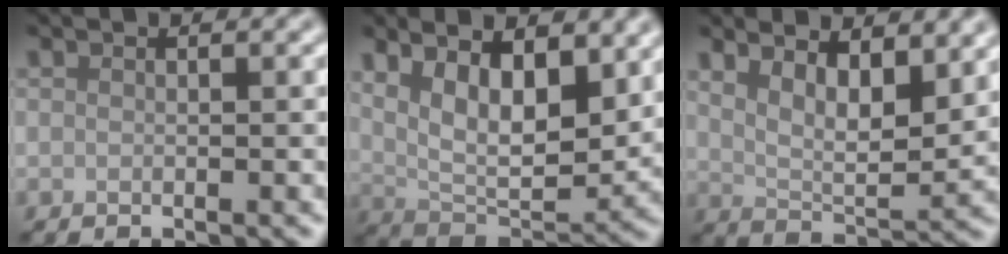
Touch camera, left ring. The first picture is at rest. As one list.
[{"total": 9.6, "force": [3.9, 4.3, 7.6], "torque": [-0.128, -0.003, 0.065]}, {"total": 6.2, "force": [3.4, 2.4, 4.6], "torque": [-0.083, -0.008, 0.059]}]